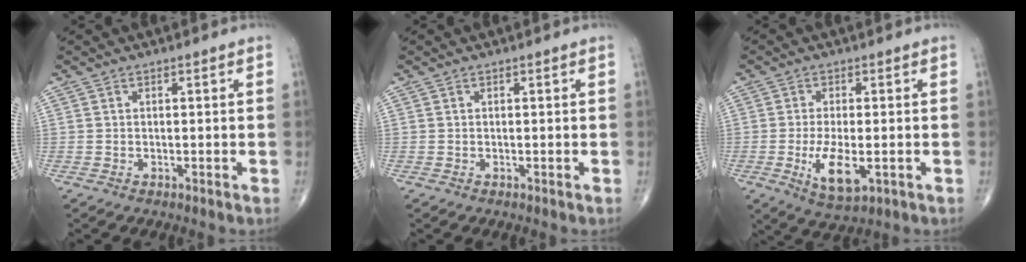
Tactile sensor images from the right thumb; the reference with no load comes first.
{"total": 0.0}
{"total": 7.9, "force": [-1.9, 3.1, 7.0], "torque": [-0.130, -0.016, -0.026]}